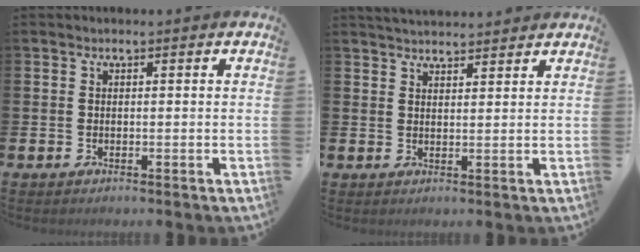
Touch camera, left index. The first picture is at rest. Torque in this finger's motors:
{"motor_torque": [-0.28, -0.40, 0.40, 0.11]}